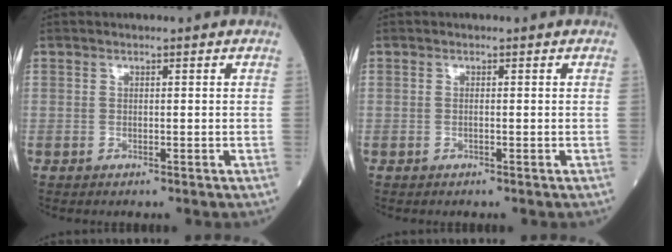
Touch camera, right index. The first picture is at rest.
{"total": 0.0}